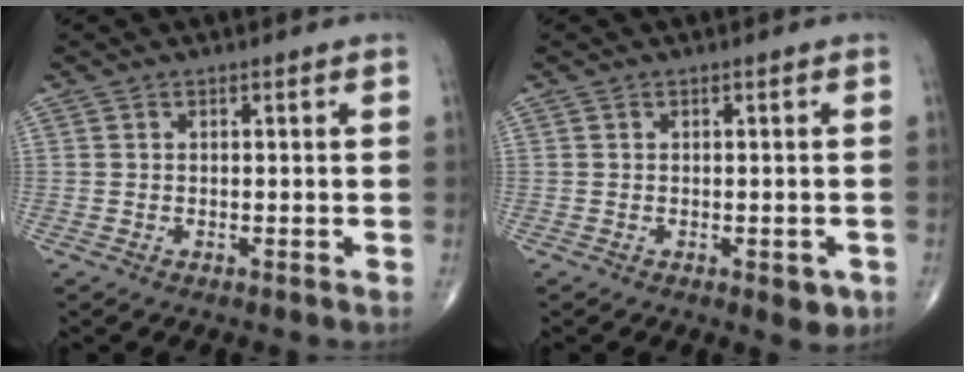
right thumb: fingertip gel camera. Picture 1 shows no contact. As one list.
[{"total": 2.8, "force": [-1.1, 1.5, 2.2], "torque": [-0.008, 0.000, -0.011]}]